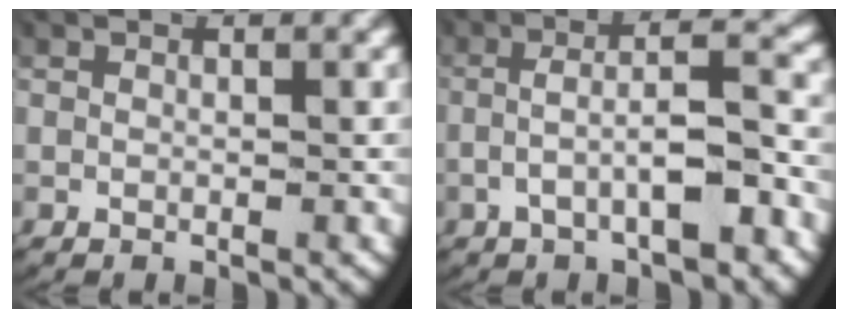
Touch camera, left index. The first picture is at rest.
{"total": 4.6, "force": [-1.2, 1.5, 4.1], "torque": [-0.079, 0.004, -0.018]}